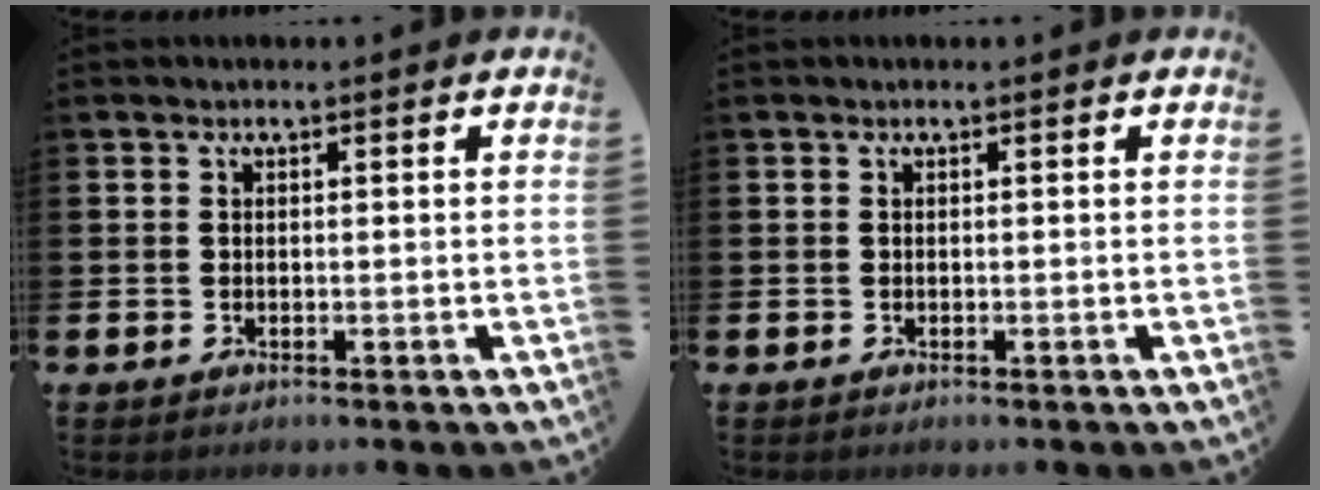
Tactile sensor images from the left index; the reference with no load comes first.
{"total": 0.0}